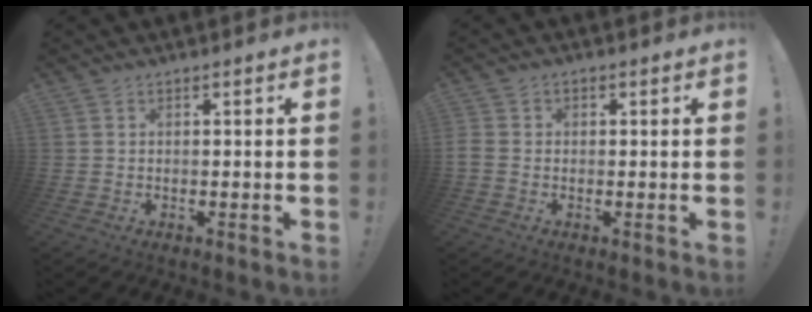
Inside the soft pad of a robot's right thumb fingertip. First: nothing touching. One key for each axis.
{"total": 2.9, "fx": -0.6, "fy": 2.3, "fz": 1.6, "tx": -0.027, "ty": 0.002, "tz": -0.012}